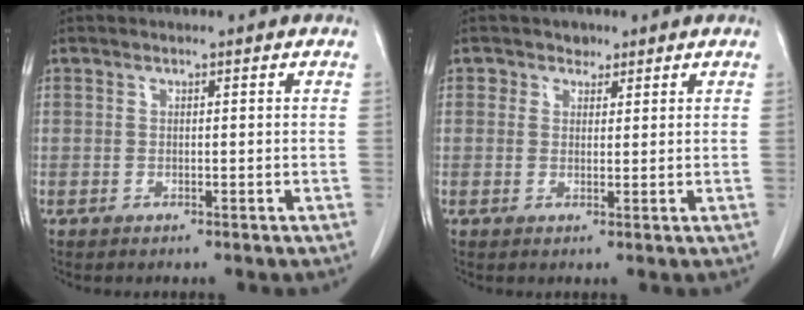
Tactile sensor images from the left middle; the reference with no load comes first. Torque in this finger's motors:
{"motor_torque": [-0.31, -0.02, -0.09, -0.01]}